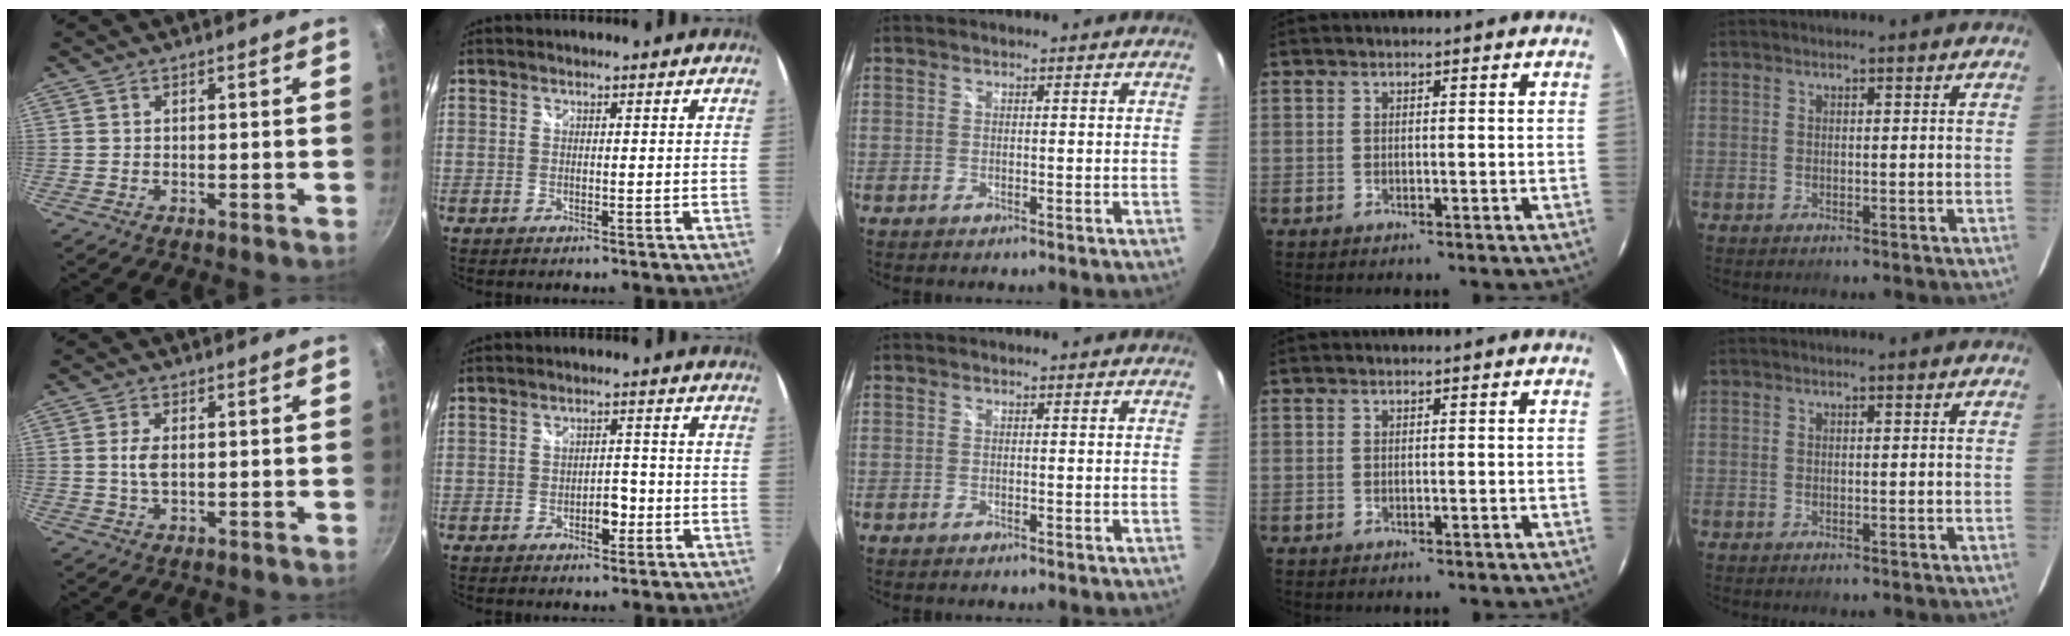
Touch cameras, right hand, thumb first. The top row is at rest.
{"thumb": {"total": 3.3, "force": [0.2, 1.8, 2.7], "torque": [-0.051, 0.001, 0.005]}, "index": {"total": 3.2, "force": [-1.5, 2.0, 2.1], "torque": [-0.034, 0.001, -0.023]}}